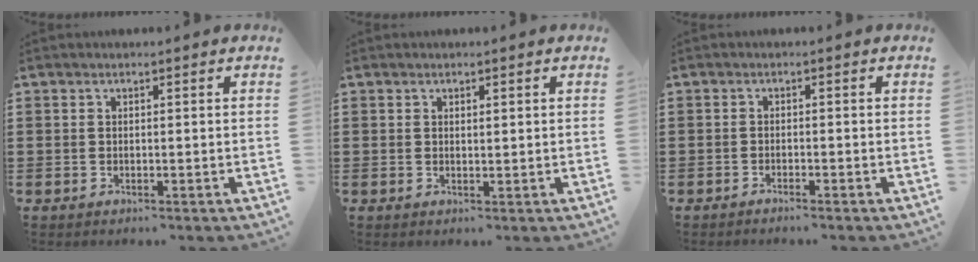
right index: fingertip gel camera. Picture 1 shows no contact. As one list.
[{"total": 0.7, "force": [0.4, 0.3, 0.4], "torque": [-0.009, 0.004, 0.007]}, {"total": 1.0, "force": [-1.0, -0.1, 0.2], "torque": [-0.006, 0.000, -0.019]}]